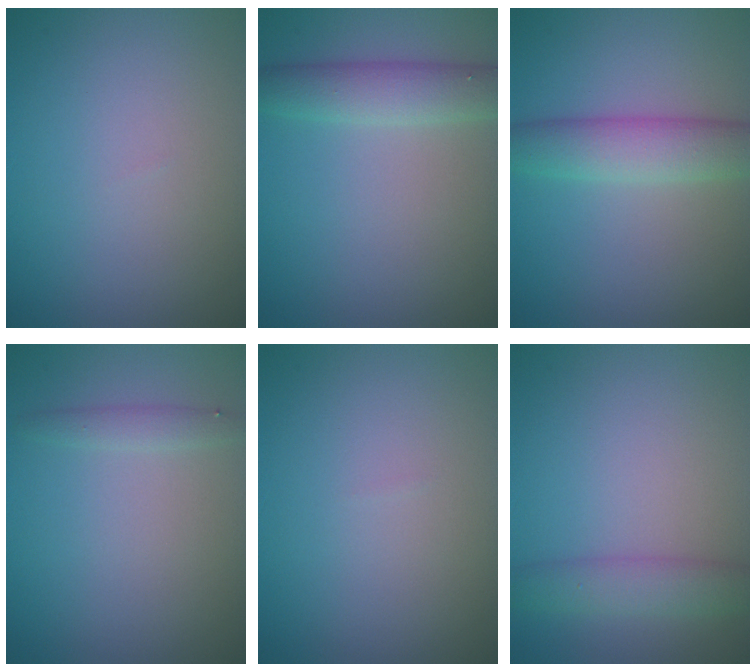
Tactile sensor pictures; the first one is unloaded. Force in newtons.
{"total": 3.5, "press": 3.5, "slide": 0.2}
{"total": 4.3, "press": 4.3, "slide": 0.3}
{"total": 1.1, "press": 1.1, "slide": 0.1}
{"total": 0.0}
{"total": 3.0, "press": 3.0, "slide": 0.2}